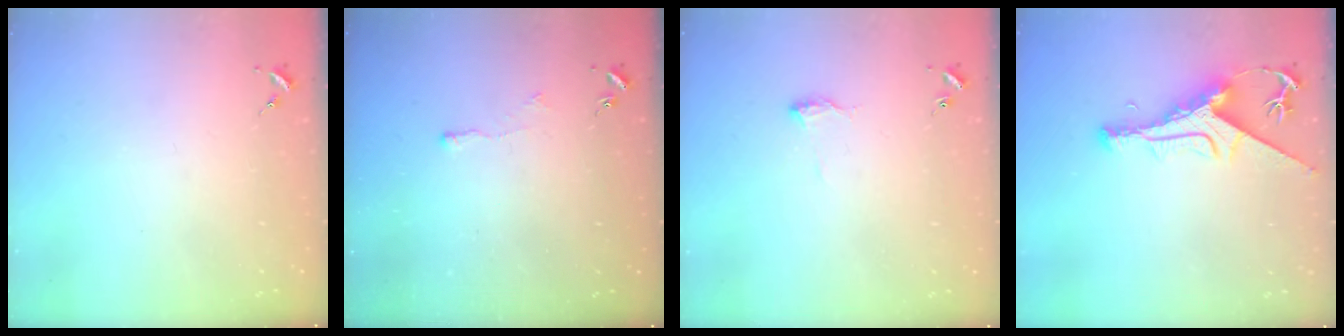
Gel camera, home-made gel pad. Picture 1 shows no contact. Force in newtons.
{"total": 3.3, "press": 3.2, "slide": 0.7}
{"total": 5.7, "press": 5.7, "slide": 0.7}
{"total": 9.9, "press": 9.8, "slide": 1.3}